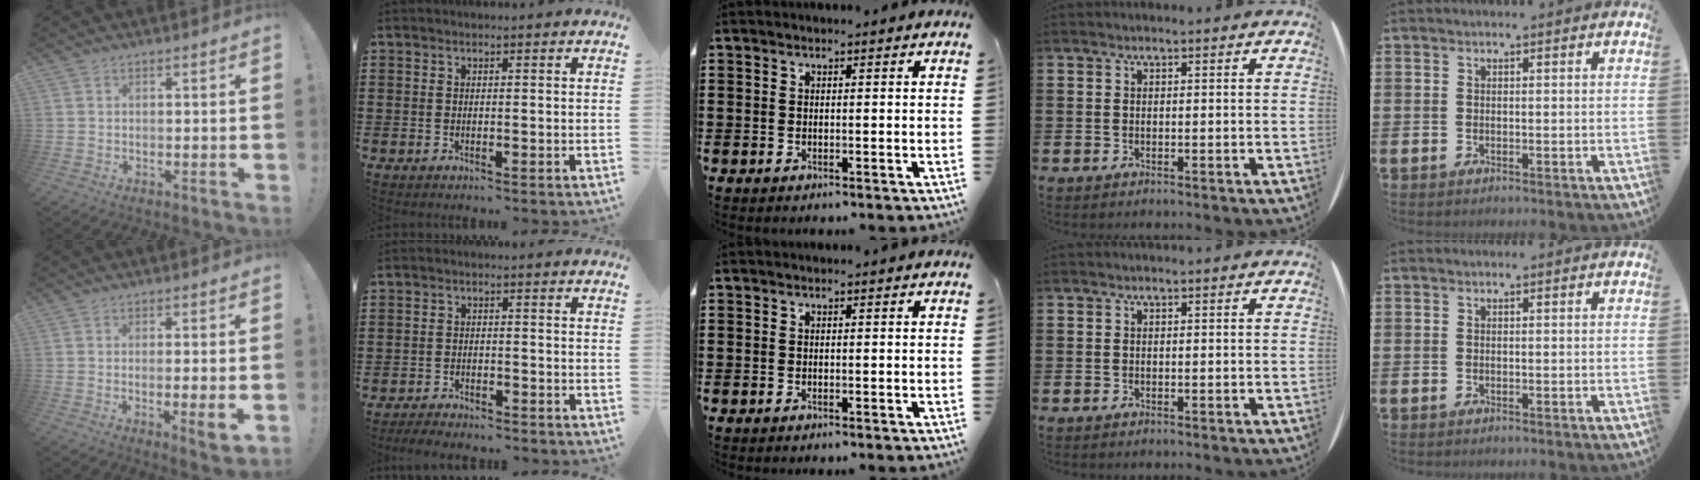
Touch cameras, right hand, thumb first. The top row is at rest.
{"thumb": {"total": 5.2, "force": [-1.1, 0.1, 5.1], "torque": [-0.065, -0.012, -0.017]}, "index": {"total": 2.4, "force": [-2.4, 0.2, 0.0], "torque": [-0.007, 0.001, -0.052]}}